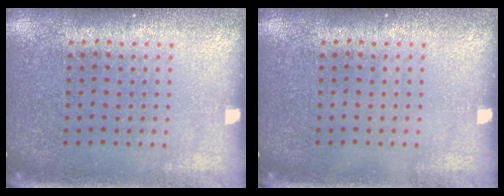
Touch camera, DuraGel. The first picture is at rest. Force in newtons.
{"total": 0.0}